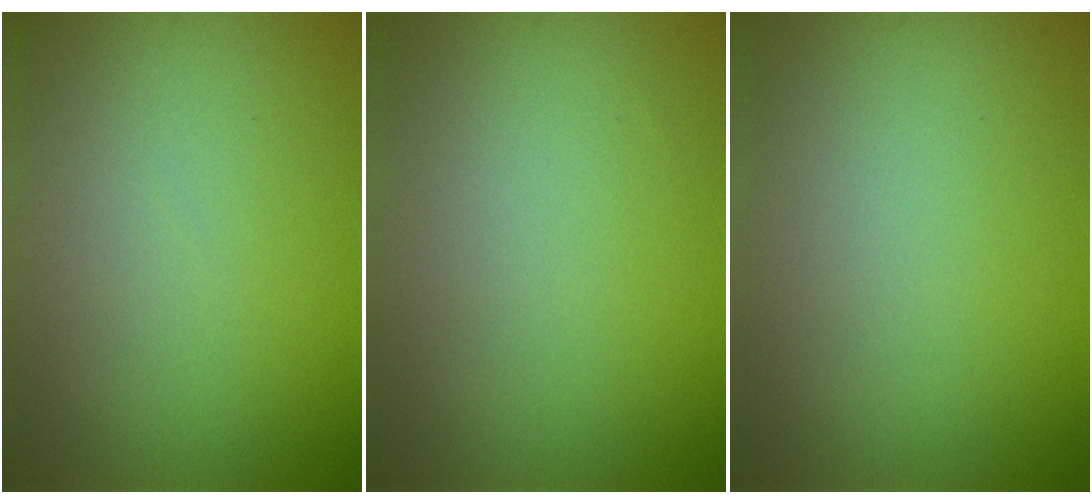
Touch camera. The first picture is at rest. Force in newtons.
{"total": 0.0}
{"total": 0.0}